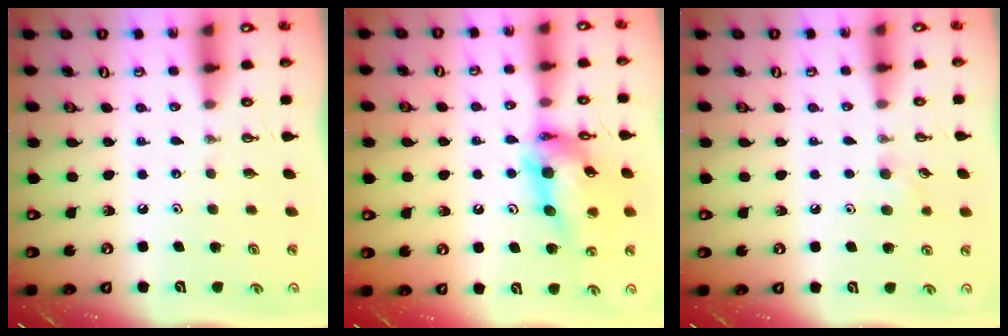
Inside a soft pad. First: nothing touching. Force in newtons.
{"total": 16.4, "press": 16.3, "slide": 1.3}
{"total": 5.8, "press": 5.6, "slide": 1.4}